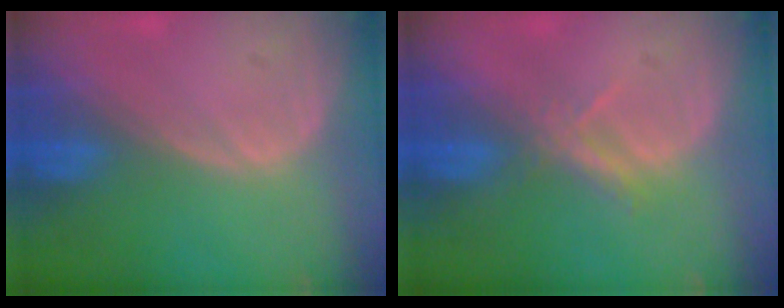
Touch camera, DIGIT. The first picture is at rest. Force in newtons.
{"total": 2.6, "press": 2.5, "slide": 0.9}